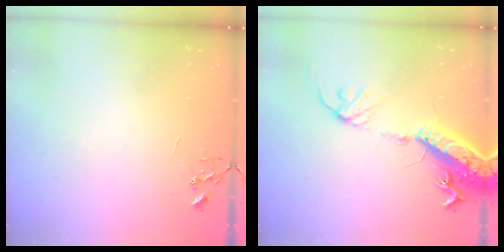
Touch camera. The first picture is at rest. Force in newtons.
{"total": 17.9, "press": 17.4, "slide": 4.2}